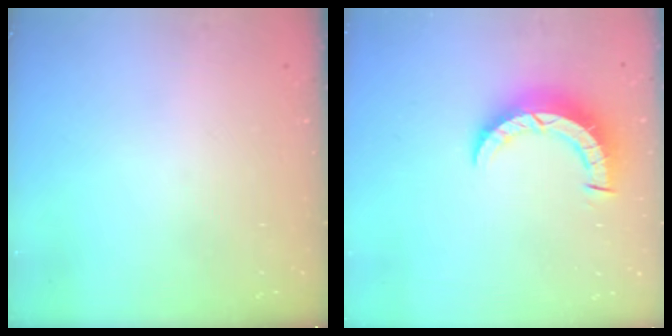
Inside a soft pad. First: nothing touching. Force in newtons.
{"total": 7.7, "press": 7.6, "slide": 0.8}